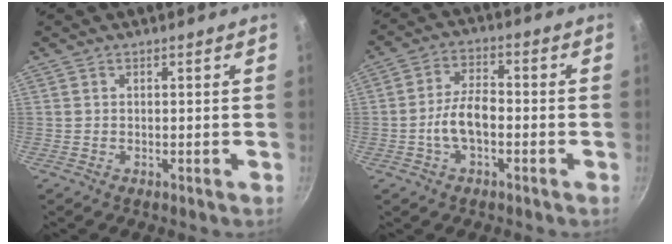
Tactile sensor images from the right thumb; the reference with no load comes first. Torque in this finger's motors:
{"motor_torque": [1.07, 1.39, 1.25, -0.08, 0.06]}